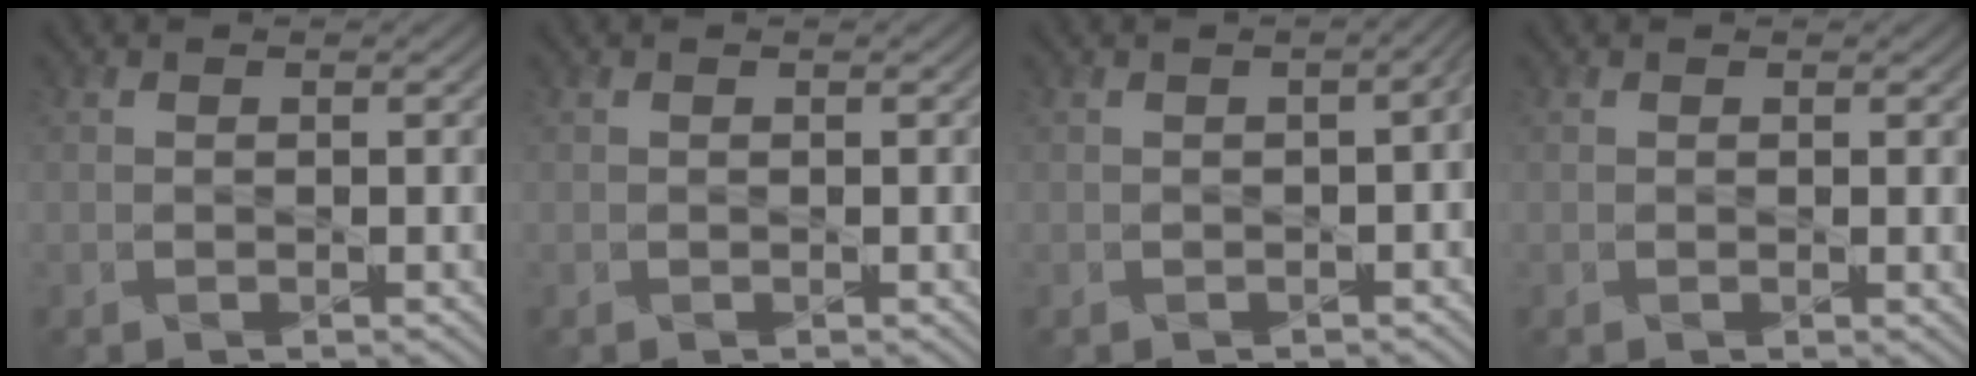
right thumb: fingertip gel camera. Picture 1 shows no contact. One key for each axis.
{"total": 0.0}
{"total": 3.2, "fx": -0.5, "fy": 1.4, "fz": 2.8, "tx": -0.033, "ty": -0.005, "tz": 0.000}
{"total": 0.6, "fx": 0.2, "fy": 0.1, "fz": 0.5, "tx": -0.006, "ty": -0.005, "tz": 0.005}